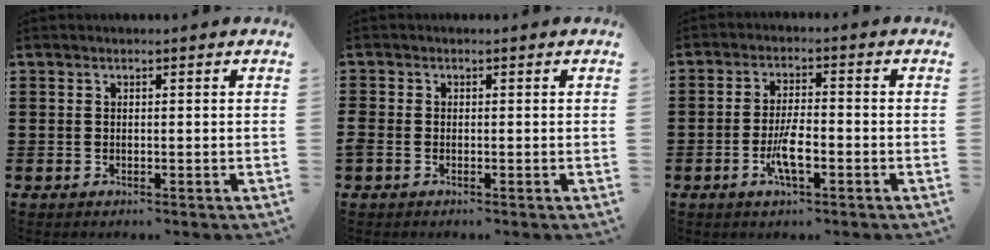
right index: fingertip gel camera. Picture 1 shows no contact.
{"total": 0.9, "force": [-0.6, 0.6, 0.4], "torque": [-0.008, 0.001, -0.012]}
{"total": 5.6, "force": [-2.2, 1.4, 5.0], "torque": [-0.103, -0.007, -0.042]}